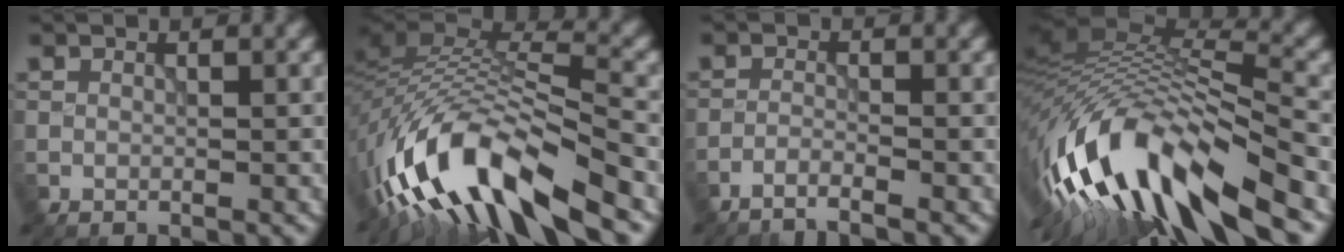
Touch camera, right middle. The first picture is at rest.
{"total": 14.0, "force": [-8.0, 4.6, 10.6], "torque": [-0.208, 0.013, -0.141]}
{"total": 1.9, "force": [-1.7, 0.1, 0.9], "torque": [-0.010, 0.000, -0.044]}
{"total": 14.8, "force": [-6.1, 5.1, 12.6], "torque": [-0.248, 0.013, -0.101]}